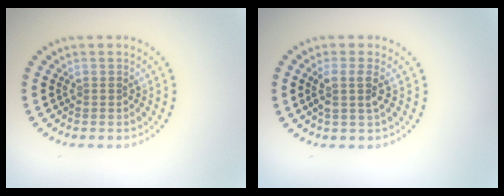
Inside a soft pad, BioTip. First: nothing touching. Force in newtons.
{"total": 2.1, "press": 1.7, "slide": 1.3}